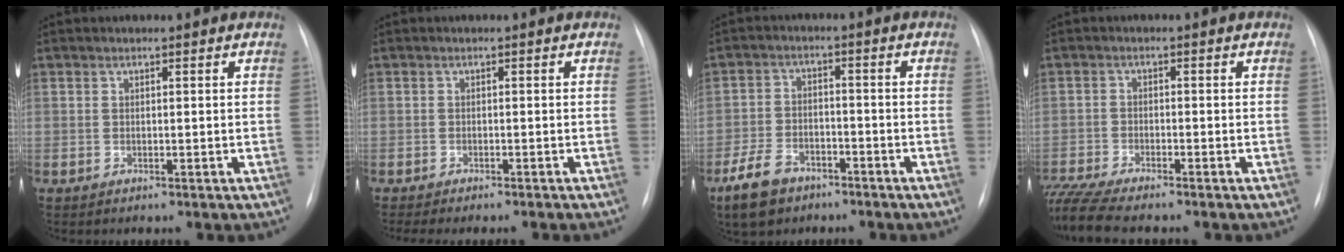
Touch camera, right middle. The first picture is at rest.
{"total": 6.4, "force": [-5.7, 0.2, 2.9], "torque": [-0.024, -0.002, -0.077]}
{"total": 7.1, "force": [-4.8, 4.0, 3.4], "torque": [-0.082, -0.001, -0.083]}
{"total": 8.7, "force": [-7.9, 0.3, 3.8], "torque": [-0.079, -0.017, -0.137]}